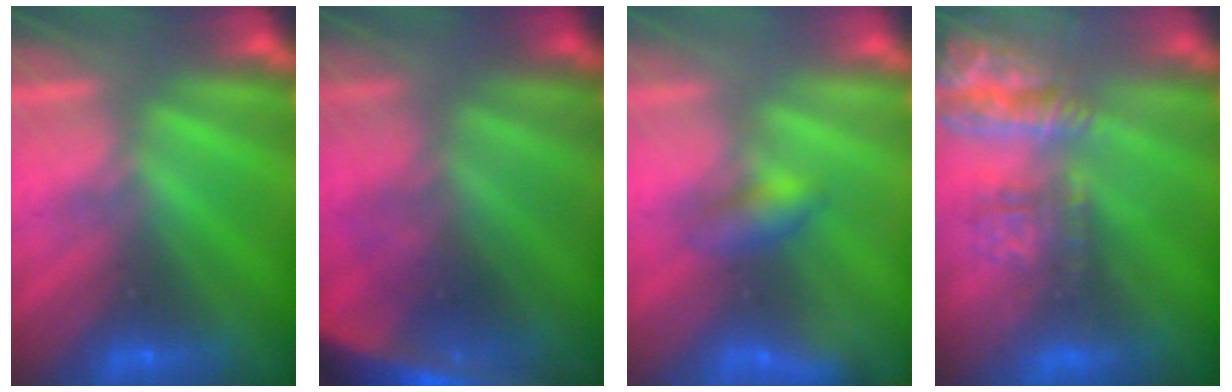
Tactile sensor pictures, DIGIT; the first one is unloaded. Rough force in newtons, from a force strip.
{"total": 4.5}
{"total": 2.1}
{"total": 9.7}